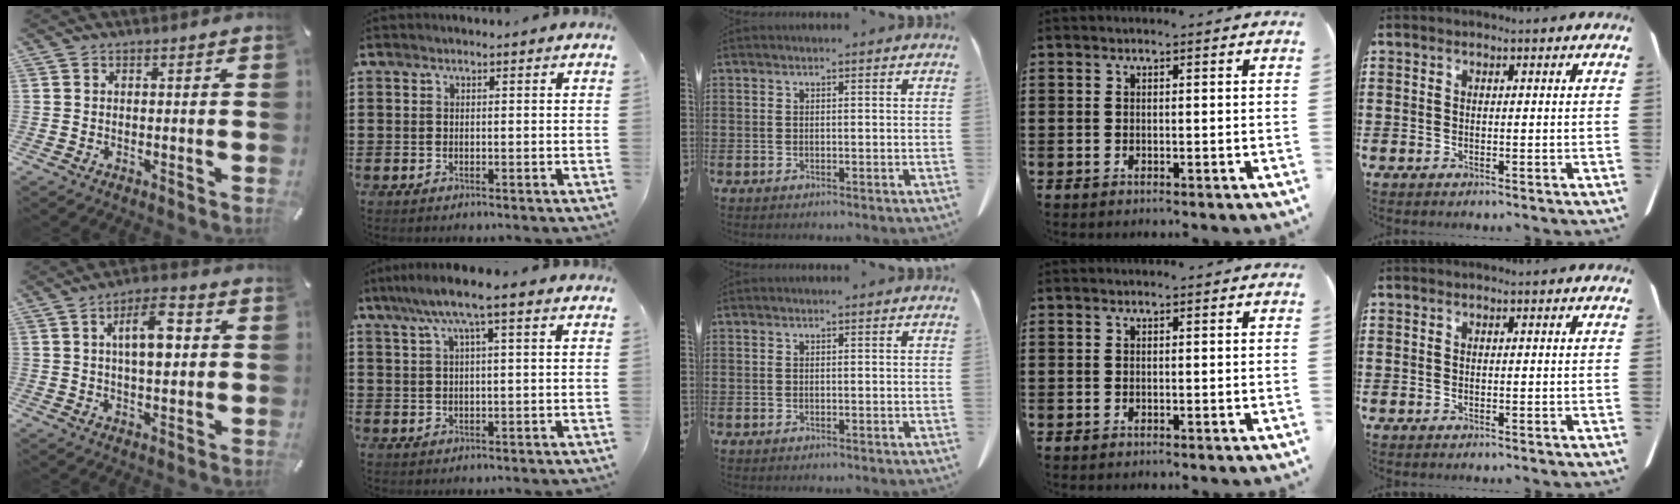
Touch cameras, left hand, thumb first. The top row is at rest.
{"thumb": {"total": 9.7, "force": [2.0, 4.1, 8.5], "torque": [-0.139, -0.003, 0.026]}, "index": {"total": 5.7, "force": [2.6, 0.6, 5.0], "torque": [-0.105, 0.006, 0.041]}}